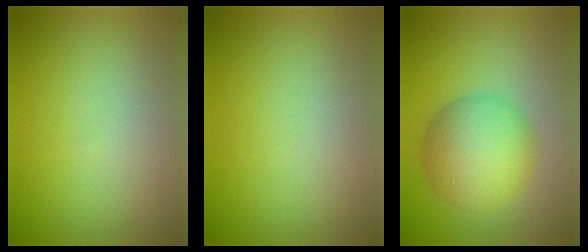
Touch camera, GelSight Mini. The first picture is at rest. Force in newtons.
{"total": 0.0}
{"total": 6.5, "press": 6.5, "slide": 0.2}